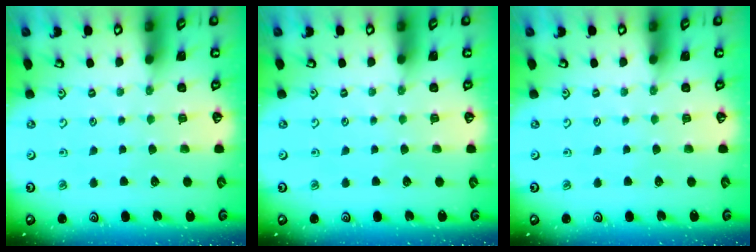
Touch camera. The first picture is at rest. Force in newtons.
{"total": 0.0}
{"total": 0.0}